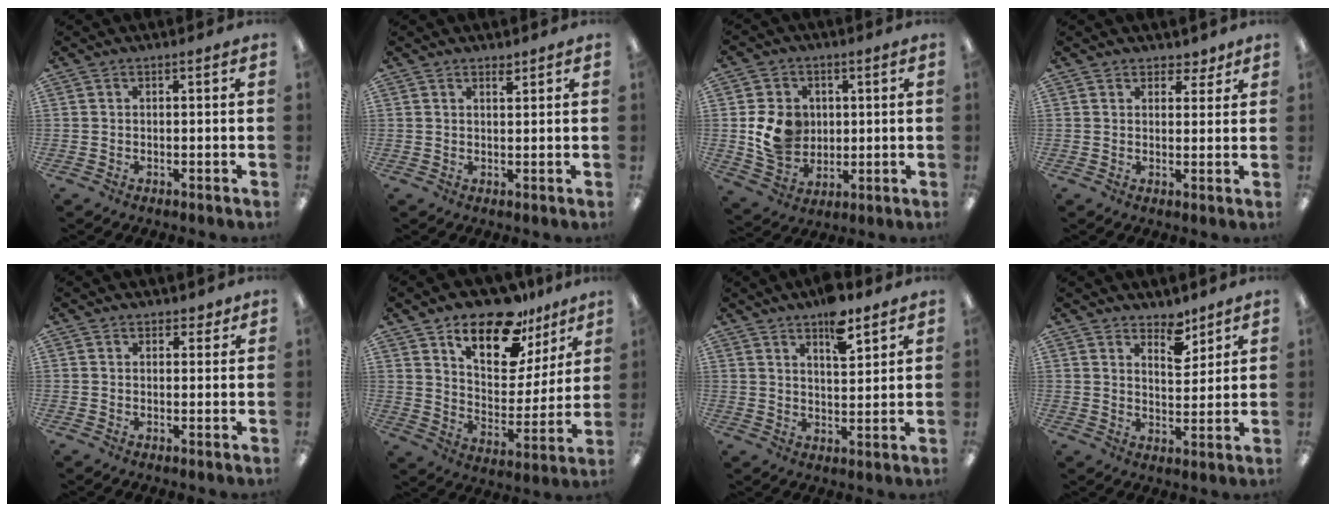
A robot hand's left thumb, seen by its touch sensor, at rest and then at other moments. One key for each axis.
{"total": 1.8, "fx": 1.6, "fy": 0.5, "fz": 0.6, "tx": -0.006, "ty": -0.005, "tz": 0.028}
{"total": 10.6, "fx": 1.1, "fy": 9.1, "fz": 5.2, "tx": -0.100, "ty": 0.005, "tz": 0.027}
{"total": 3.5, "fx": 2.6, "fy": 2.3, "fz": 0.5, "tx": 0.008, "ty": -0.011, "tz": 0.045}
{"total": 2.3, "fx": 1.8, "fy": 1.3, "fz": 0.3, "tx": 0.000, "ty": -0.002, "tz": 0.034}
{"total": 17.4, "fx": 12.7, "fy": 7.8, "fz": 9.0, "tx": -0.155, "ty": -0.080, "tz": 0.223}
{"total": 8.6, "fx": 6.3, "fy": 3.1, "fz": 5.0, "tx": -0.066, "ty": -0.038, "tz": 0.105}
{"total": 6.3, "fx": 5.3, "fy": 2.7, "fz": 2.0, "tx": -0.006, "ty": -0.041, "tz": 0.089}